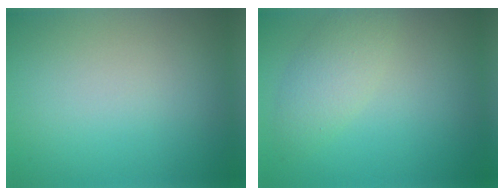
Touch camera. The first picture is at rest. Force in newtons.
{"total": 2.9, "press": 2.9, "slide": 0.2}